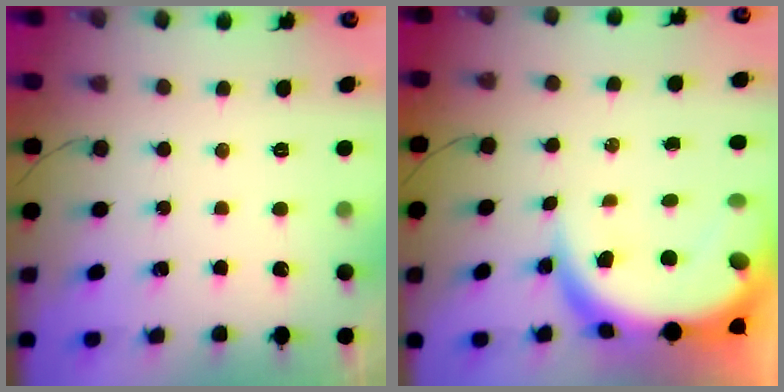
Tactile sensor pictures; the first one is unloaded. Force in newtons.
{"total": 11.0, "press": 10.9, "slide": 1.1}